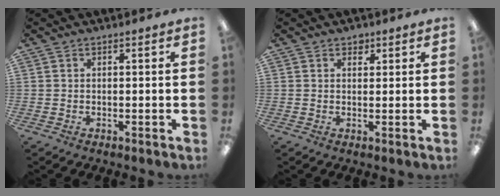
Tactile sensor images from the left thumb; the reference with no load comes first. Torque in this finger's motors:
{"motor_torque": [0.15, 0.09, 0.24, 0.16, 0.00]}